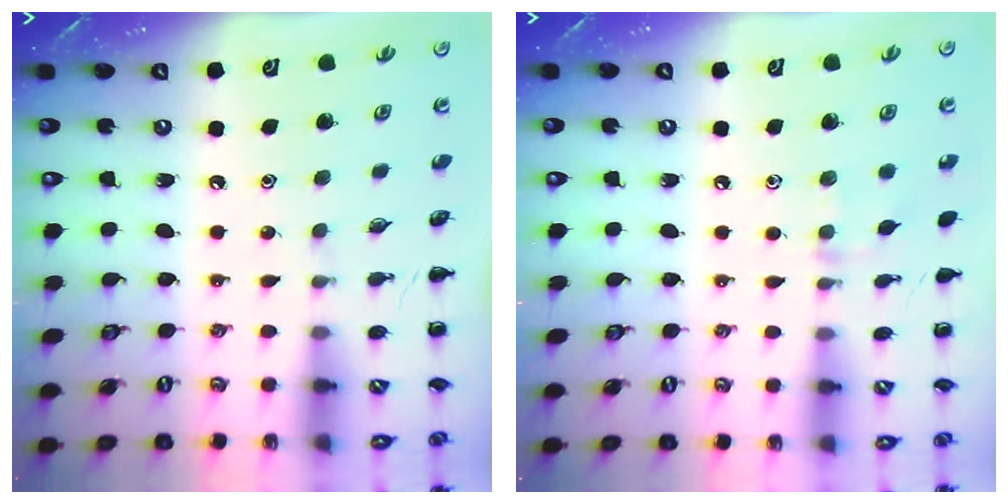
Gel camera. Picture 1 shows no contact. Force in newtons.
{"total": 5.8, "press": 5.5, "slide": 1.9}